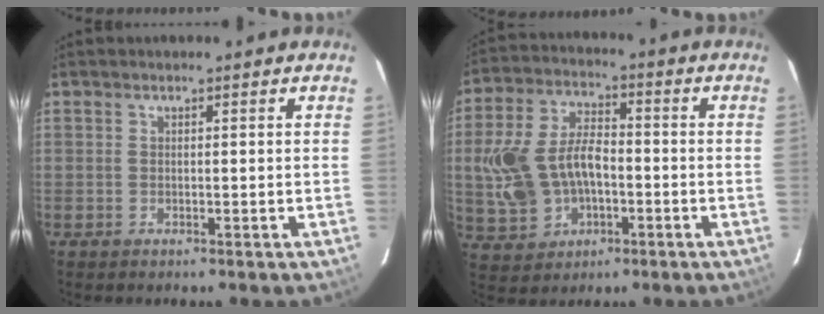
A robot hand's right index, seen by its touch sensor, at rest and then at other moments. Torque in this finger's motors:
{"motor_torque": [0.52, -0.07, 0.32, 0.14]}